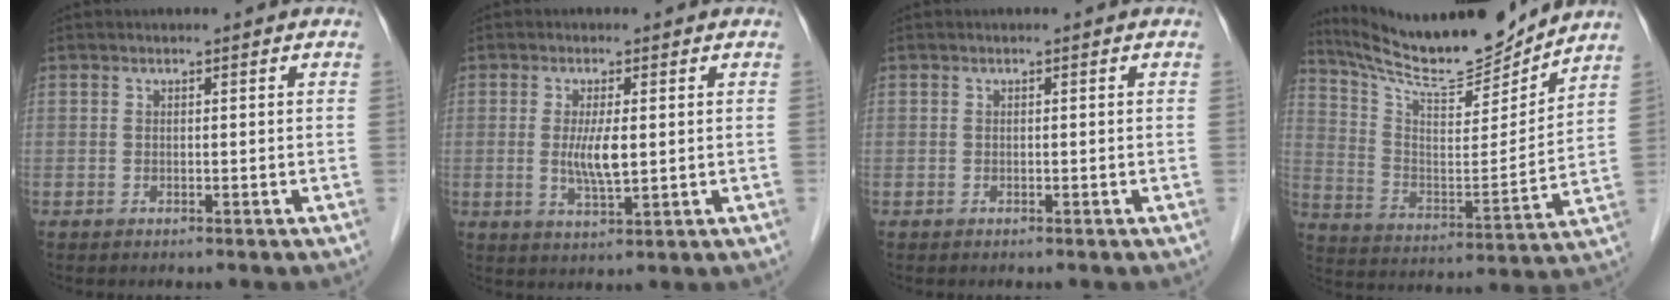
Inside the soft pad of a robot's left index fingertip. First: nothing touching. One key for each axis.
{"total": 4.5, "fx": 0.3, "fy": 0.8, "fz": 4.4, "tx": -0.089, "ty": -0.009, "tz": 0.008}
{"total": 0.0}
{"total": 17.1, "fx": 16.0, "fy": 1.2, "fz": 5.7, "tx": -0.115, "ty": -0.019, "tz": 0.272}